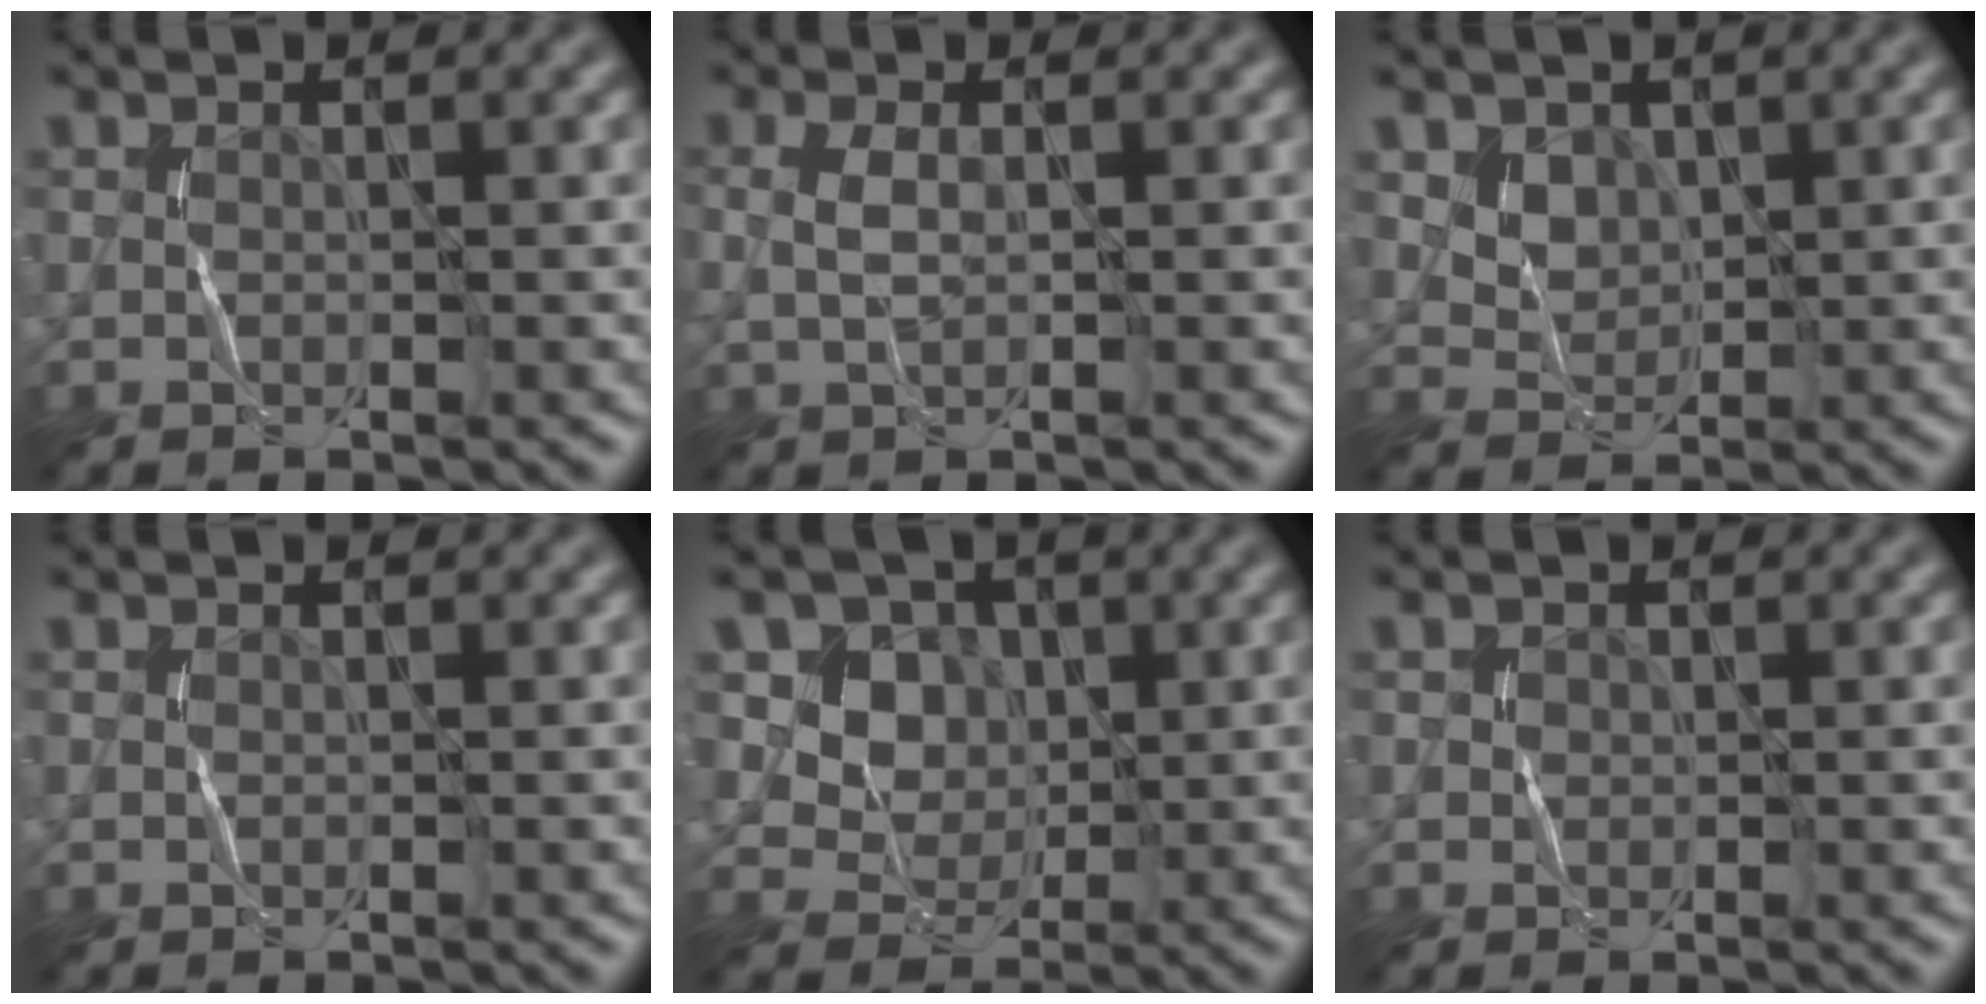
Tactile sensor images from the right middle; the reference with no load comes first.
{"total": 1.7, "force": [0.1, 0.6, 1.6], "torque": [-0.039, 0.003, 0.002]}
{"total": 3.3, "force": [1.7, 2.4, 1.4], "torque": [-0.043, -0.012, 0.058]}
{"total": 0.0}
{"total": 7.2, "force": [2.7, 6.0, 2.9], "torque": [-0.061, -0.003, 0.052]}
{"total": 0.7, "force": [0.1, 0.7, 0.1], "torque": [0.005, 0.000, -0.001]}